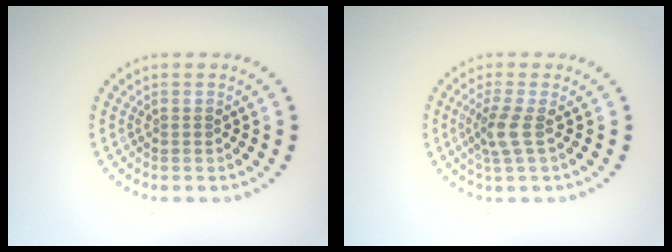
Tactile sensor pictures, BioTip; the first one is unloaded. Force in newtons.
{"total": 2.2, "press": 1.7, "slide": 1.4}